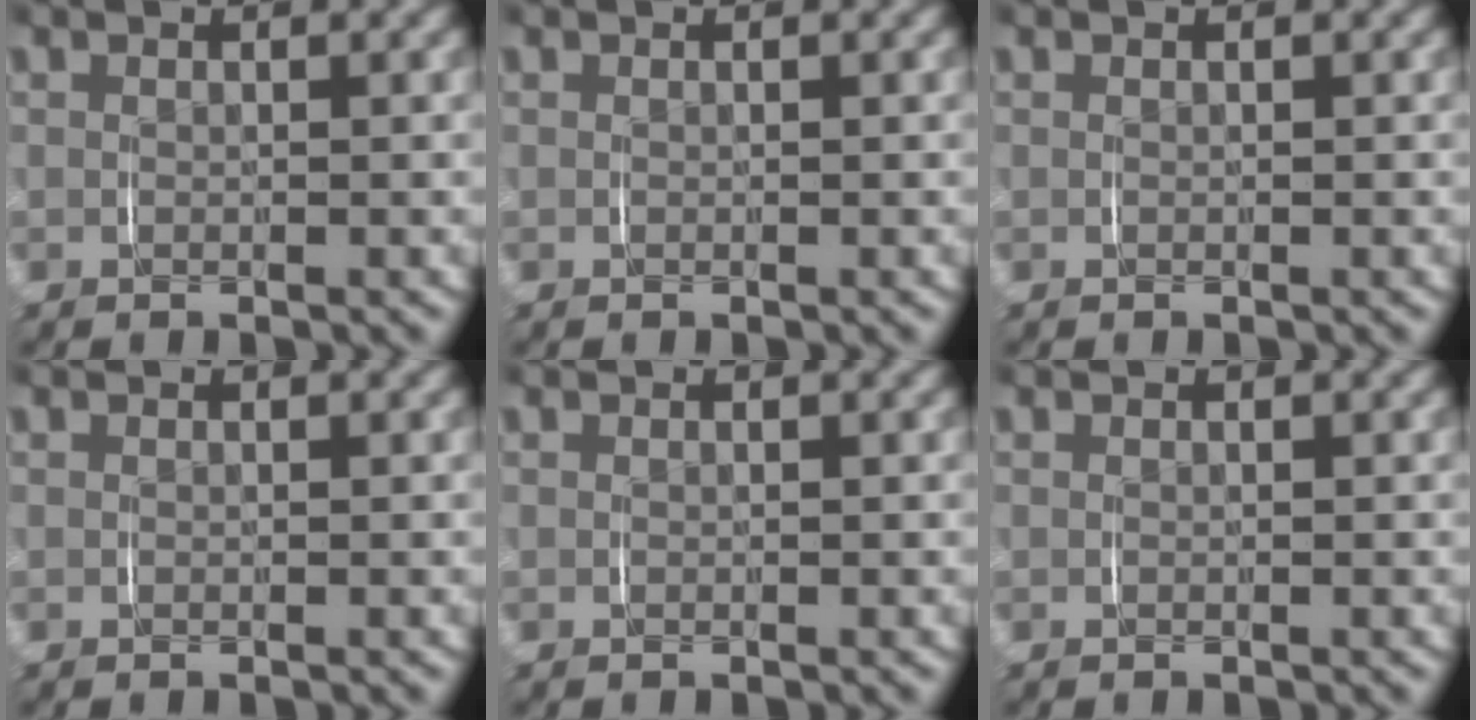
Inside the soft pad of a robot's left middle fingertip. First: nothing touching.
{"total": 0.0}
{"total": 0.0}
{"total": 0.0}
{"total": 0.0}
{"total": 0.0}